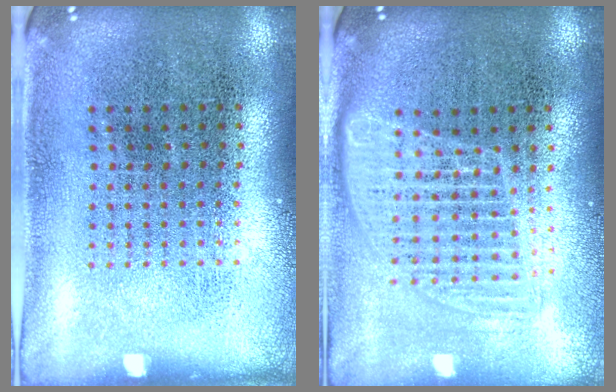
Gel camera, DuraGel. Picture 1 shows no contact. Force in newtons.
{"total": 1.6, "press": 1.4, "slide": 0.7}